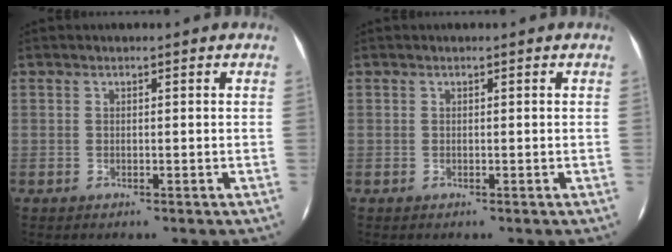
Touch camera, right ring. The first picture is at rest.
{"total": 0.0}